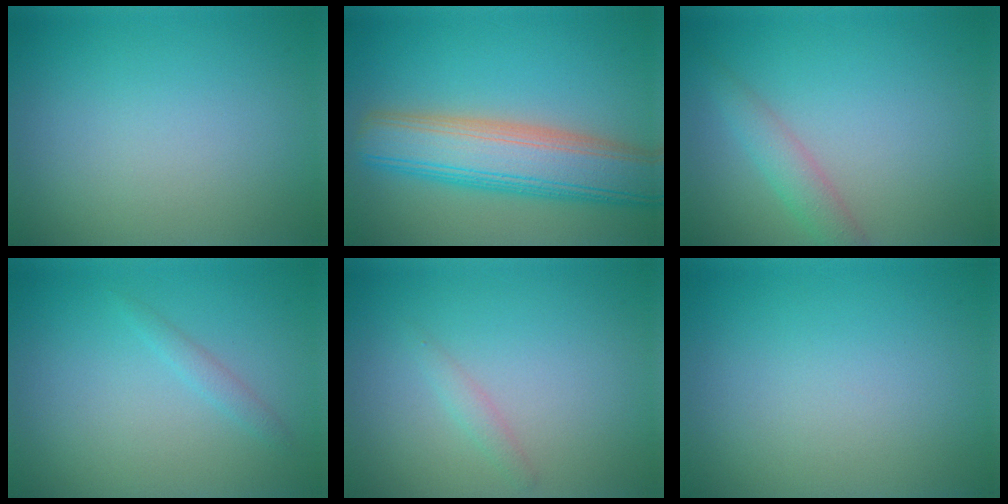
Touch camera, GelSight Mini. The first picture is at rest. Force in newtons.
{"total": 8.6, "press": 8.6, "slide": 0.6}
{"total": 2.3, "press": 2.3, "slide": 0.0}
{"total": 1.0, "press": 1.0, "slide": 0.0}
{"total": 0.9, "press": 0.9, "slide": 0.0}
{"total": 0.0}